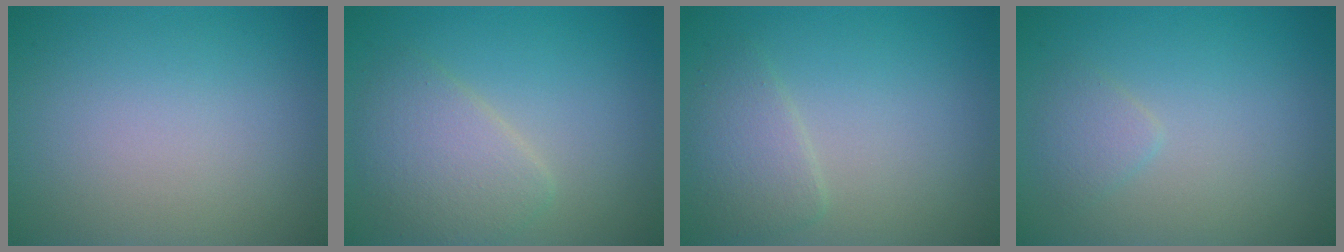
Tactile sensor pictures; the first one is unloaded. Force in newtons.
{"total": 3.6, "press": 3.6, "slide": 0.3}
{"total": 2.4, "press": 2.4, "slide": 0.0}
{"total": 1.3, "press": 1.3, "slide": 0.1}